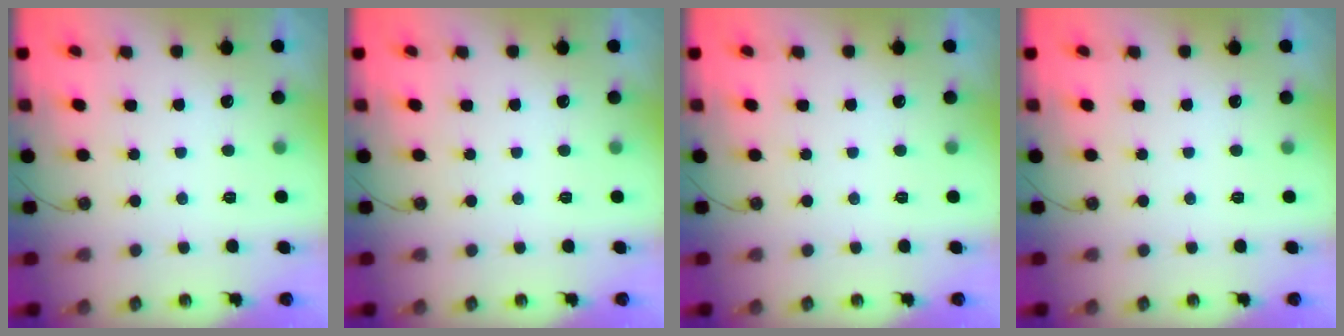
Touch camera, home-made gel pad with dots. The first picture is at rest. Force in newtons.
{"total": 0.0}
{"total": 0.0}
{"total": 0.0}